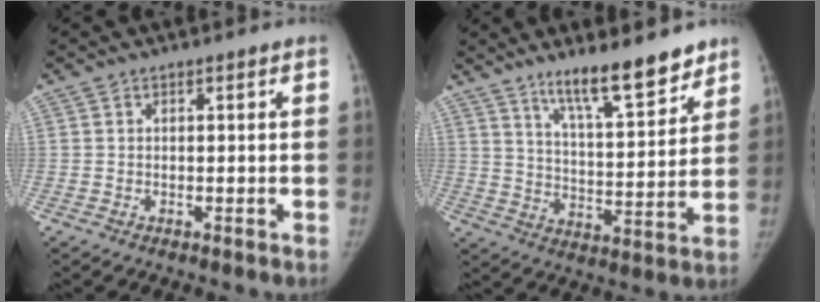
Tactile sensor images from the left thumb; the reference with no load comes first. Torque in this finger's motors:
{"motor_torque": [0.07, 0.05, 0.09, -0.01, 0.06]}